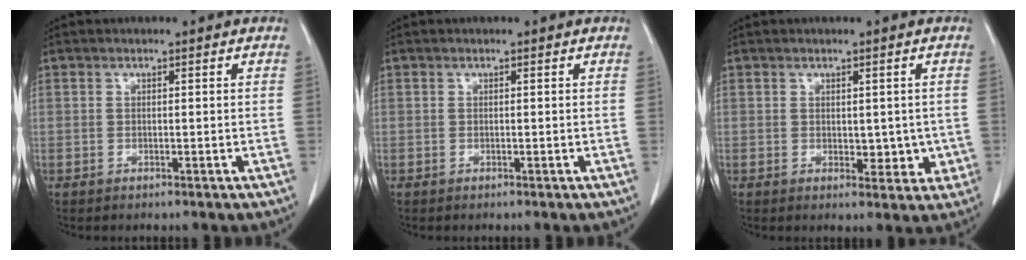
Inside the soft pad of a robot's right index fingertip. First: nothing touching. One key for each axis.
{"total": 0.0}
{"total": 3.8, "fx": -0.1, "fy": 2.4, "fz": 3.0, "tx": -0.023, "ty": -0.004, "tz": 0.005}